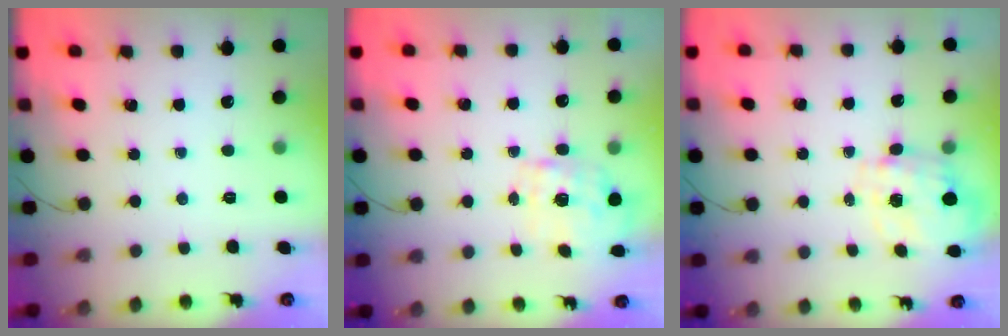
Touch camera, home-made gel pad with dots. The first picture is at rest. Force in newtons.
{"total": 2.3, "press": 2.3, "slide": 0.5}
{"total": 2.7, "press": 2.5, "slide": 1.1}